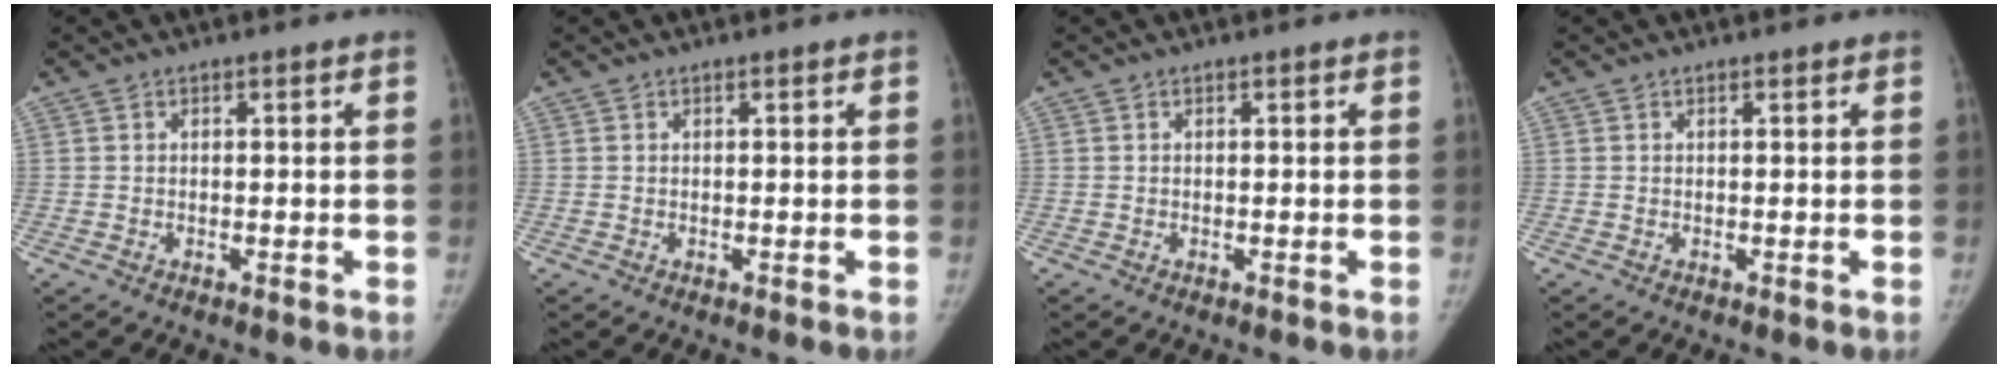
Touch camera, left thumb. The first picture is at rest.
{"total": 0.0}
{"total": 0.0}
{"total": 0.0}